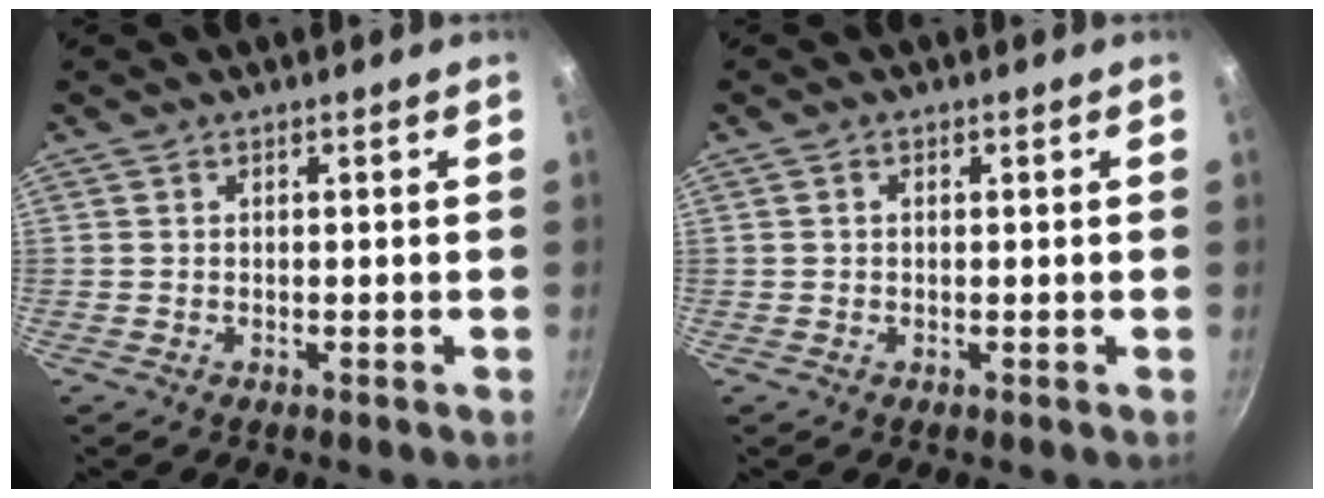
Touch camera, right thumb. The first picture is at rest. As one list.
[{"total": 1.1, "force": [0.2, 0.8, 0.6], "torque": [-0.012, 0.005, 0.004]}]